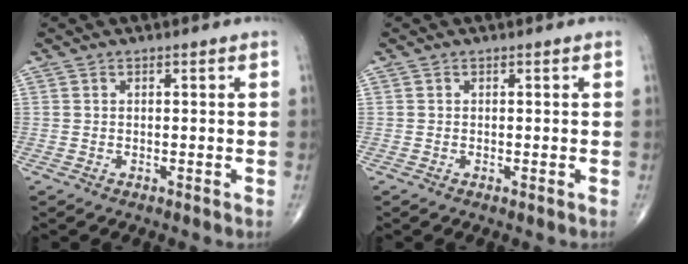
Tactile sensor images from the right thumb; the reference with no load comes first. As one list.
[{"total": 0.0}]